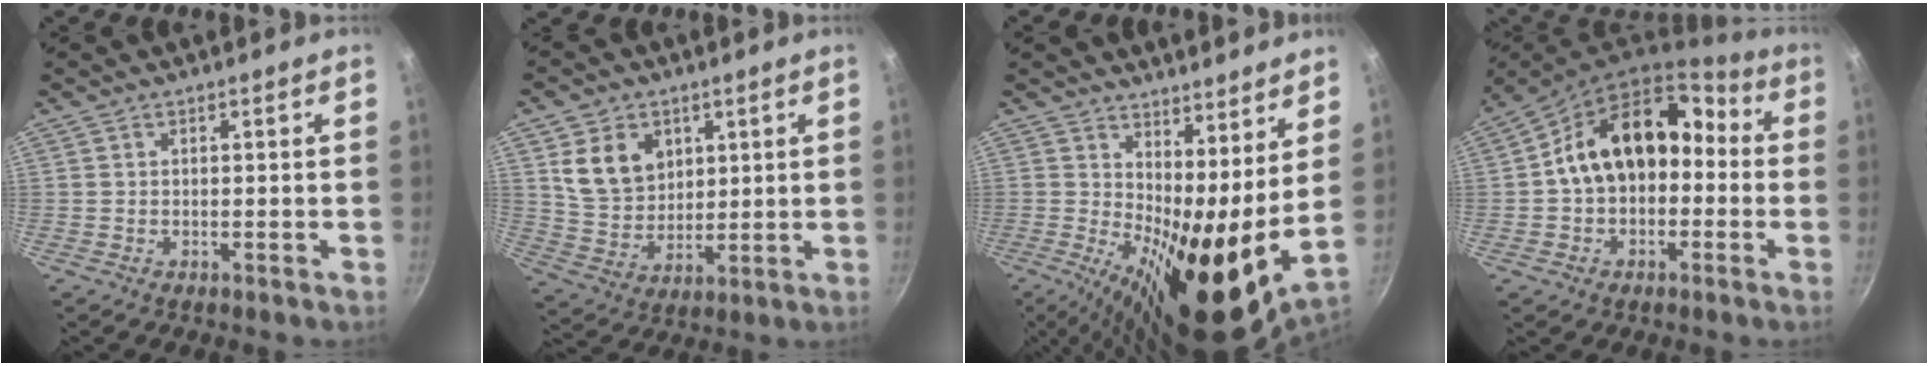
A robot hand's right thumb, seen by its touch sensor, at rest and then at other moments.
{"total": 10.7, "force": [3.8, 8.3, 5.6], "torque": [-0.073, -0.024, 0.081]}
{"total": 17.4, "force": [6.1, 6.0, 15.1], "torque": [-0.222, -0.056, 0.093]}
{"total": 16.1, "force": [-0.3, 11.4, 11.3], "torque": [-0.139, 0.062, -0.016]}